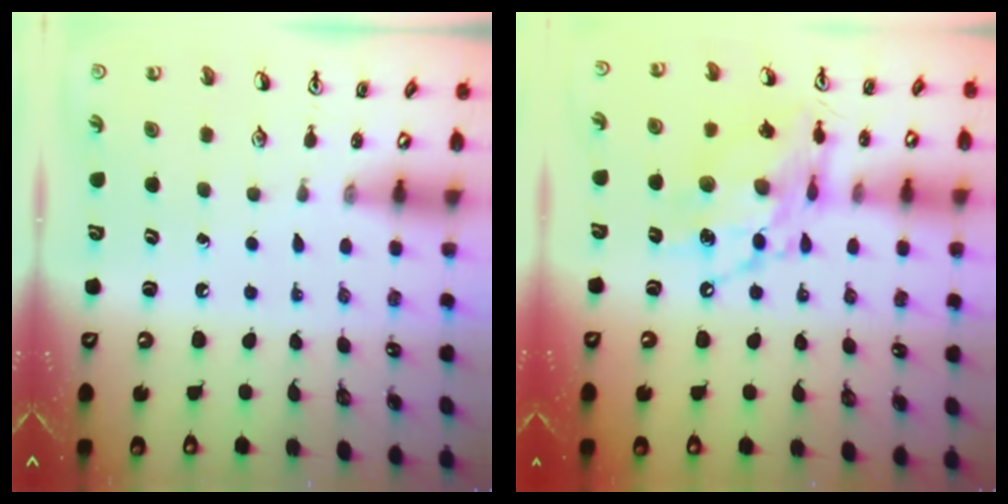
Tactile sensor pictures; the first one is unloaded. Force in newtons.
{"total": 14.8, "press": 14.7, "slide": 1.3}